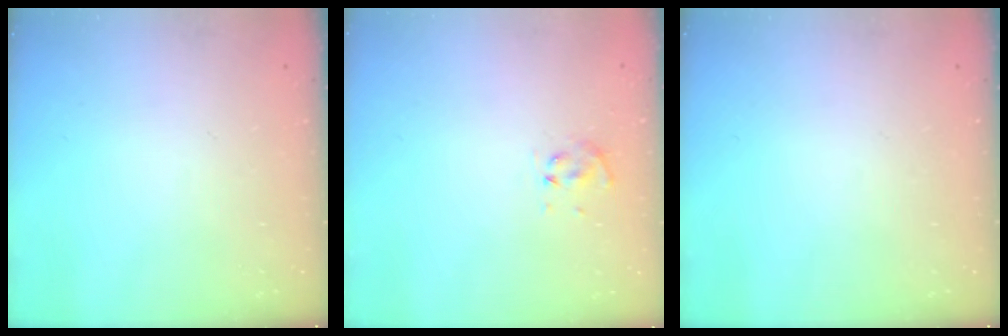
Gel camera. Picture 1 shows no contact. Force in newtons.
{"total": 5.0, "press": 4.8, "slide": 1.2}
{"total": 0.0}